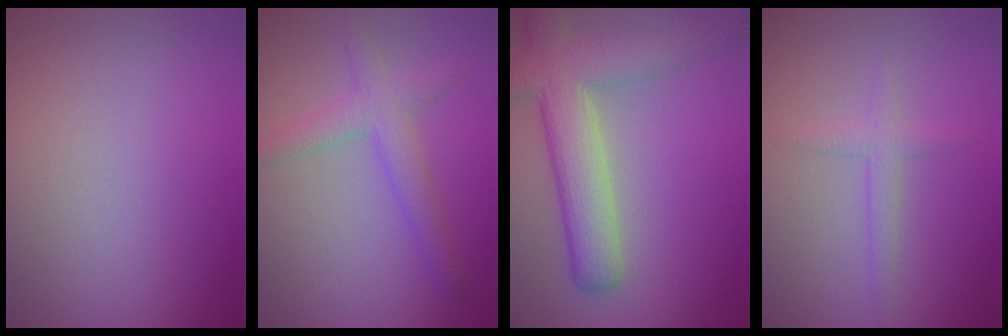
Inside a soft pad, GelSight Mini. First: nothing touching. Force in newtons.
{"total": 3.1, "press": 3.1, "slide": 0.1}
{"total": 7.1, "press": 7.1, "slide": 0.5}
{"total": 1.6, "press": 1.6, "slide": 0.1}